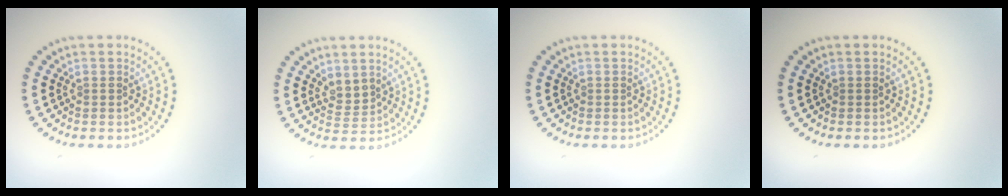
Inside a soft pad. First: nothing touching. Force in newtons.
{"total": 1.6, "press": 1.4, "slide": 0.9}
{"total": 0.0}
{"total": 0.0}